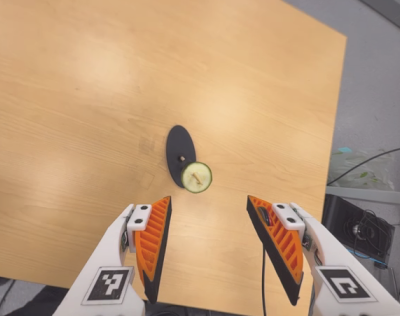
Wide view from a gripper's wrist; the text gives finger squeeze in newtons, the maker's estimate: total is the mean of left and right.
{"total": 0.0}